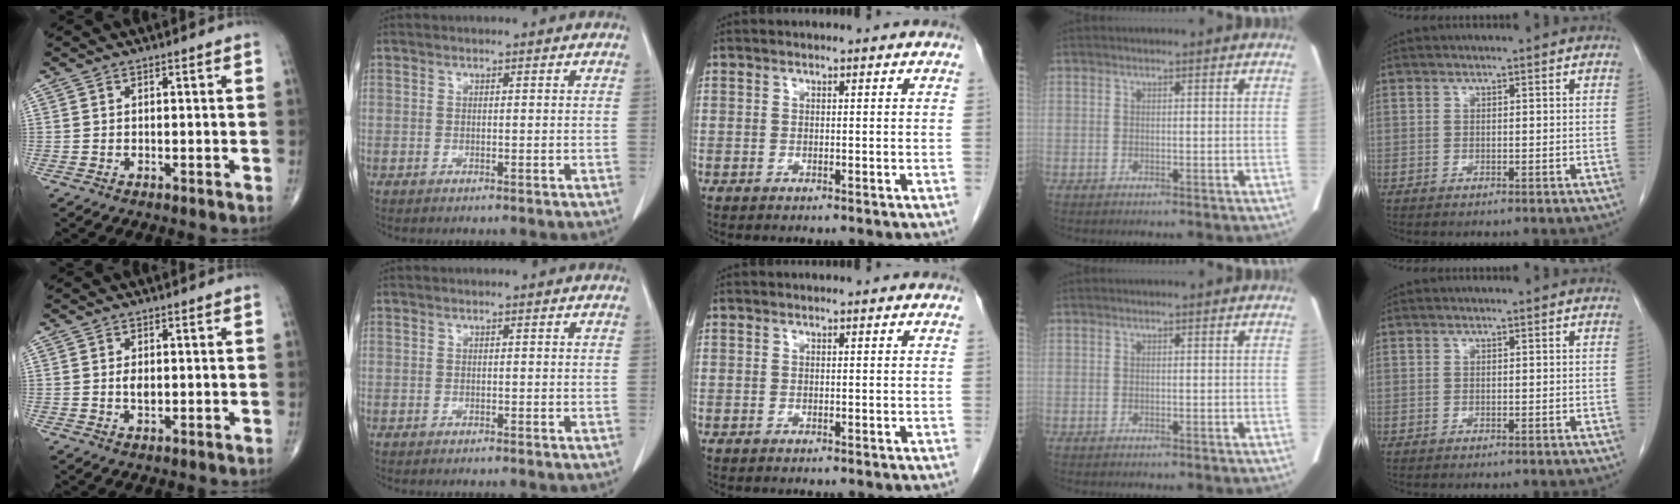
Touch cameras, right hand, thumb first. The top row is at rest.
{"thumb": {"total": 2.3, "force": [0.1, 1.3, 1.9], "torque": [-0.034, -0.003, 0.001]}}